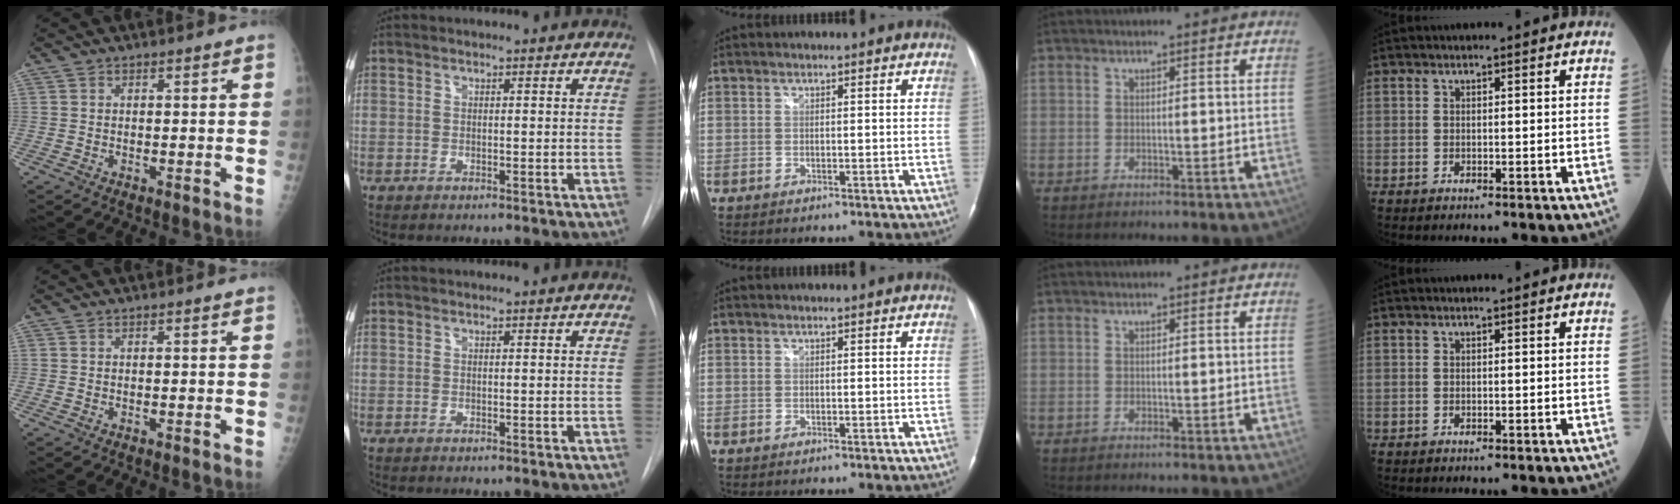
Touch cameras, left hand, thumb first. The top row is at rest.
{}